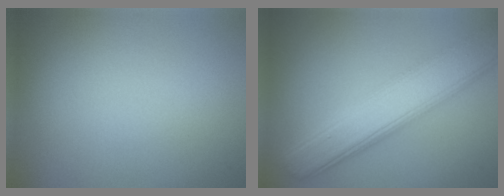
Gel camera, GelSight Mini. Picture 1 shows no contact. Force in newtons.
{"total": 7.2, "press": 7.2, "slide": 0.1}